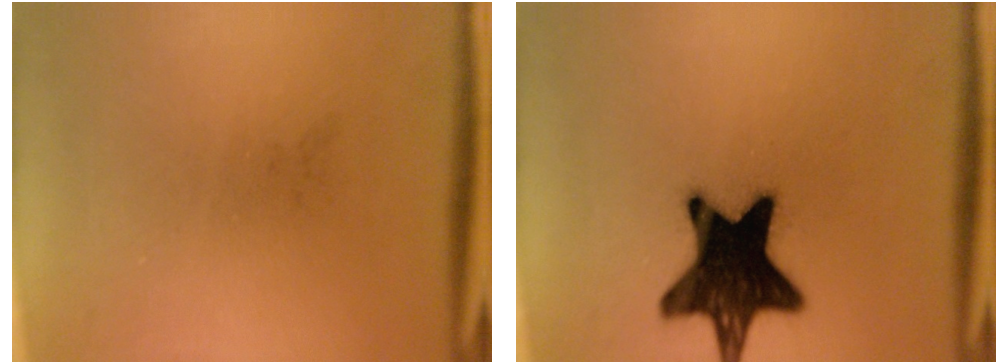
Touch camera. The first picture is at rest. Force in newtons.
{"total": 19.0}